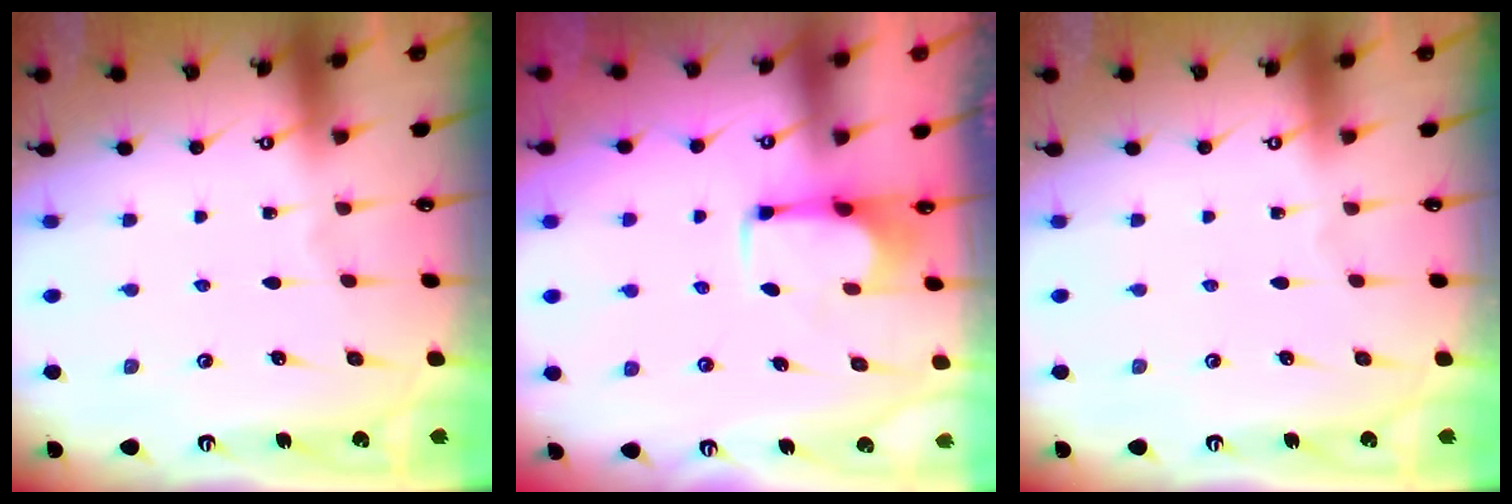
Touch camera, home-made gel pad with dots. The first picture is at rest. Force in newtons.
{"total": 2.8, "press": 2.5, "slide": 1.1}
{"total": 0.0}